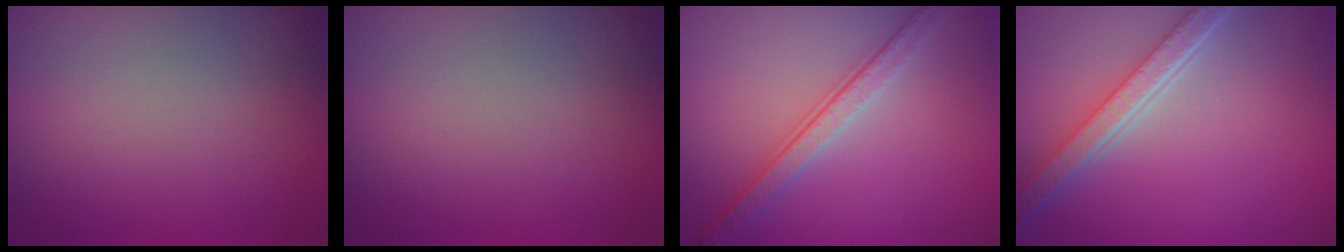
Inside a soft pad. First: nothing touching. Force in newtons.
{"total": 0.0}
{"total": 3.8, "press": 3.0, "slide": 2.4}
{"total": 5.6, "press": 4.0, "slide": 3.9}